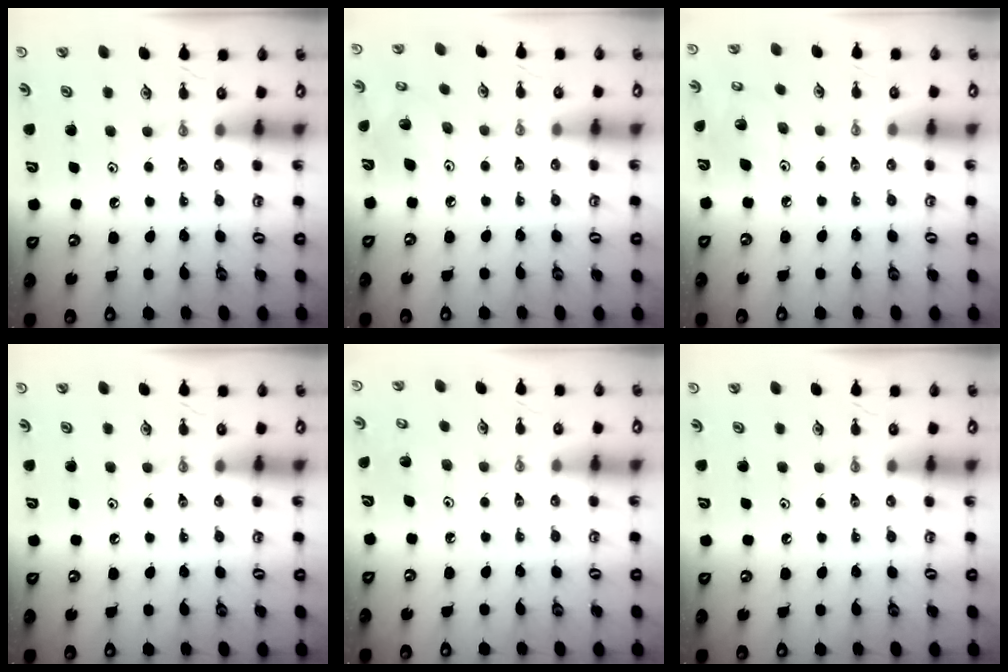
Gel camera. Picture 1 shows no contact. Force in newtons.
{"total": 7.9, "press": 7.8, "slide": 1.4}
{"total": 6.4, "press": 5.9, "slide": 2.4}
{"total": 0.0}
{"total": 4.3, "press": 4.3, "slide": 0.3}
{"total": 0.0}